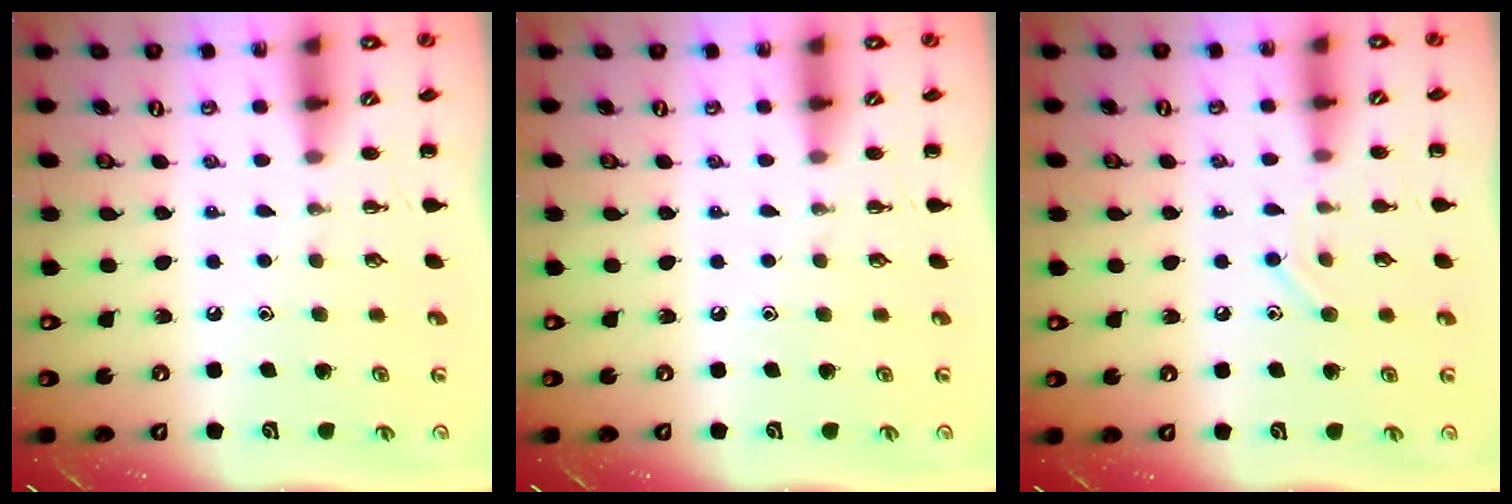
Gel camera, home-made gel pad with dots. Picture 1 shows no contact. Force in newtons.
{"total": 0.0}
{"total": 7.8, "press": 7.4, "slide": 2.4}